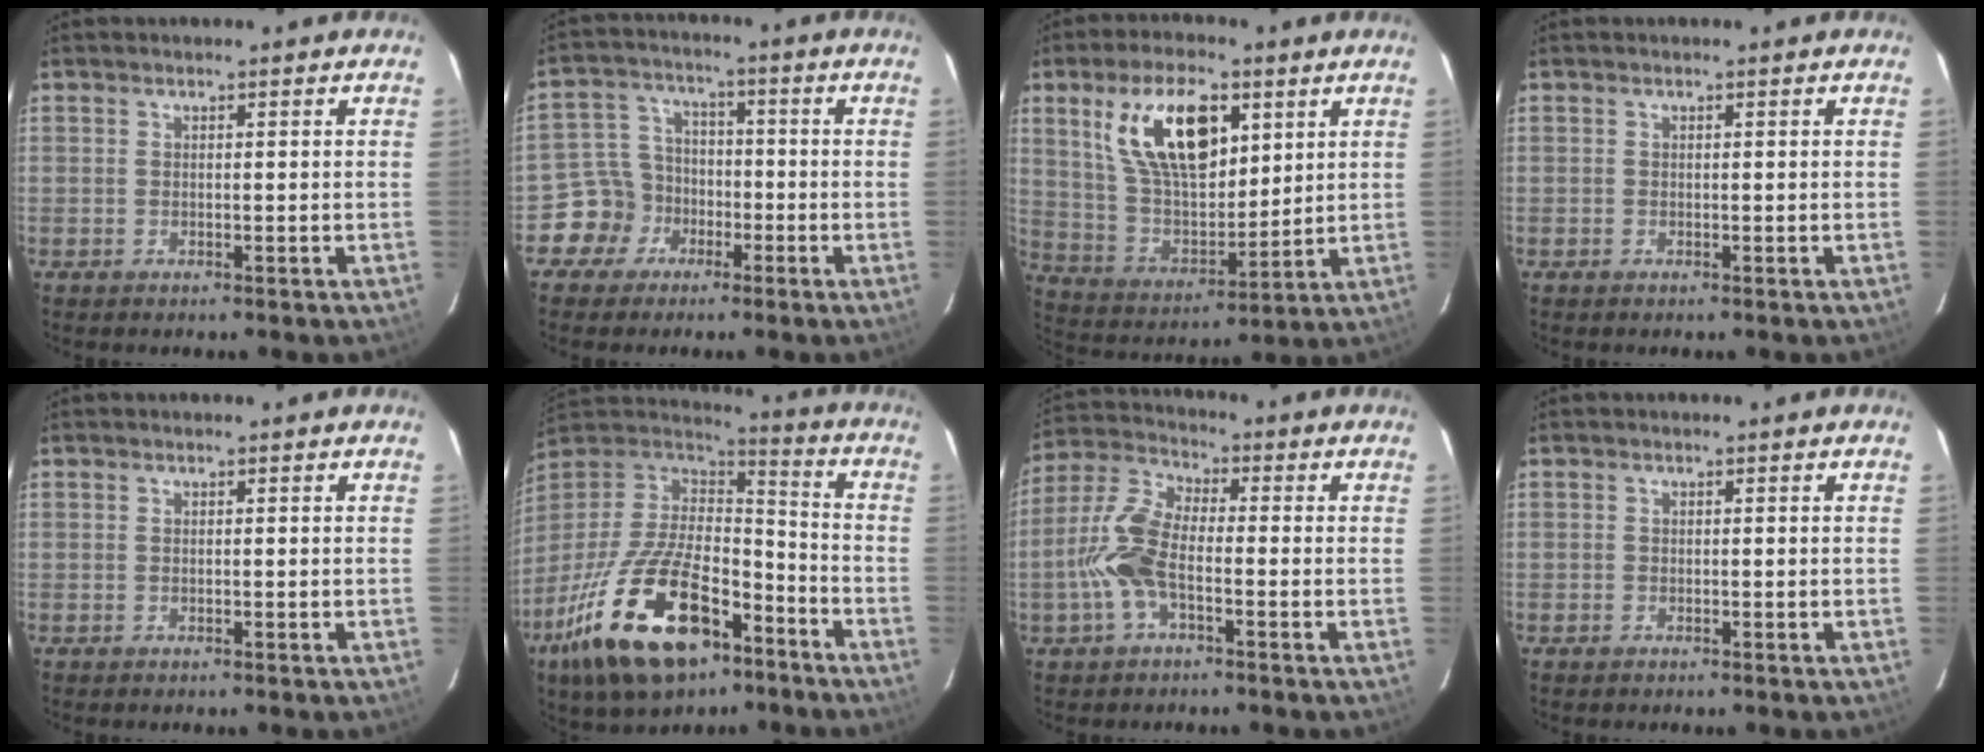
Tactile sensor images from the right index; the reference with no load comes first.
{"total": 7.5, "force": [-3.8, 6.4, 0.8], "torque": [-0.030, 0.033, -0.071]}
{"total": 17.7, "force": [7.6, 8.4, 13.6], "torque": [-0.248, 0.011, 0.151]}
{"total": 0.0}
{"total": 0.0}
{"total": 27.3, "force": [-15.0, 13.3, 18.5], "torque": [-0.371, -0.022, -0.245]}
{"total": 9.9, "force": [-2.9, 4.1, 8.5], "torque": [-0.194, 0.012, -0.062]}
{"total": 0.7, "force": [-0.5, 0.5, 0.1], "torque": [-0.003, -0.001, -0.009]}